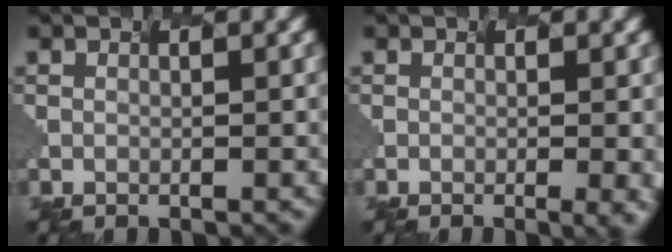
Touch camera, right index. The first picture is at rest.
{"total": 2.9, "force": [-0.9, 0.6, 2.7], "torque": [-0.027, -0.004, 0.013]}